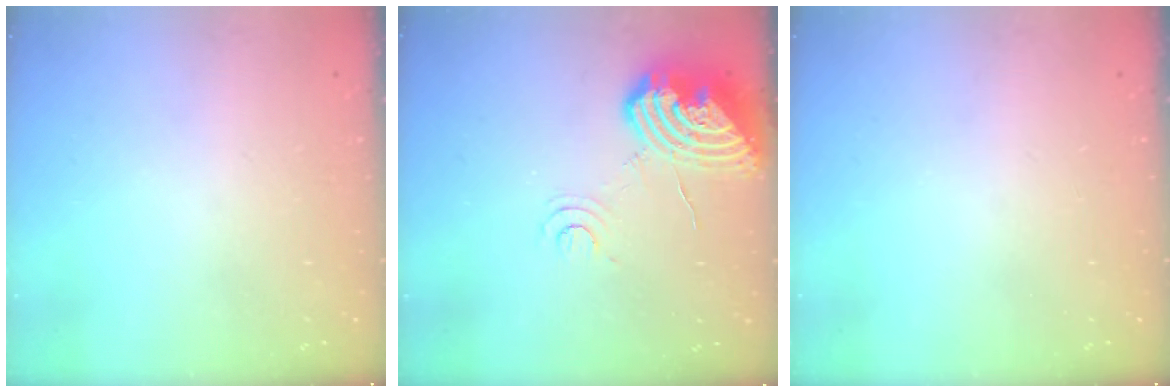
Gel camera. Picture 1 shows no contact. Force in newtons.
{"total": 13.8, "press": 13.7, "slide": 2.0}
{"total": 0.0}